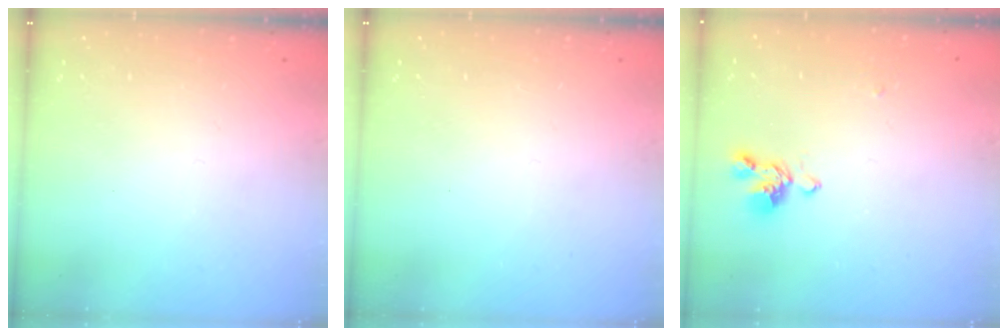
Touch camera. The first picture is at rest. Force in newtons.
{"total": 0.0}
{"total": 2.0, "press": 1.8, "slide": 0.8}